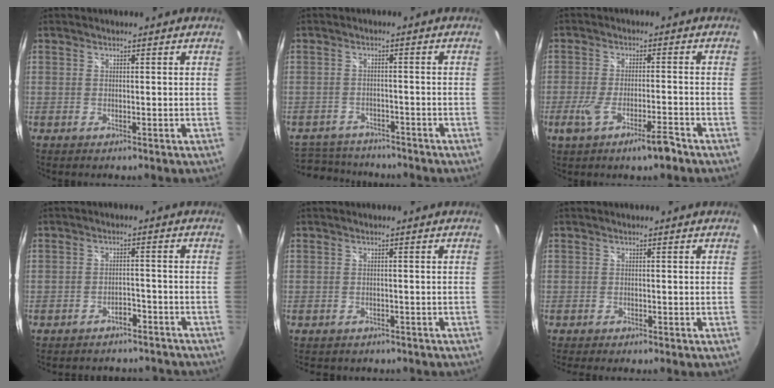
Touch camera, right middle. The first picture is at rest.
{"total": 10.5, "force": [-9.2, 4.2, 2.8], "torque": [-0.079, 0.005, -0.139]}
{"total": 7.4, "force": [-4.7, 1.0, 5.7], "torque": [-0.120, -0.014, -0.079]}
{"total": 10.9, "force": [-9.7, 4.0, 3.3], "torque": [-0.073, 0.010, -0.116]}
{"total": 4.4, "force": [-3.7, 1.9, 1.5], "torque": [-0.029, -0.012, -0.044]}
{"total": 2.6, "force": [-2.4, 0.0, 1.1], "torque": [-0.026, -0.012, -0.037]}